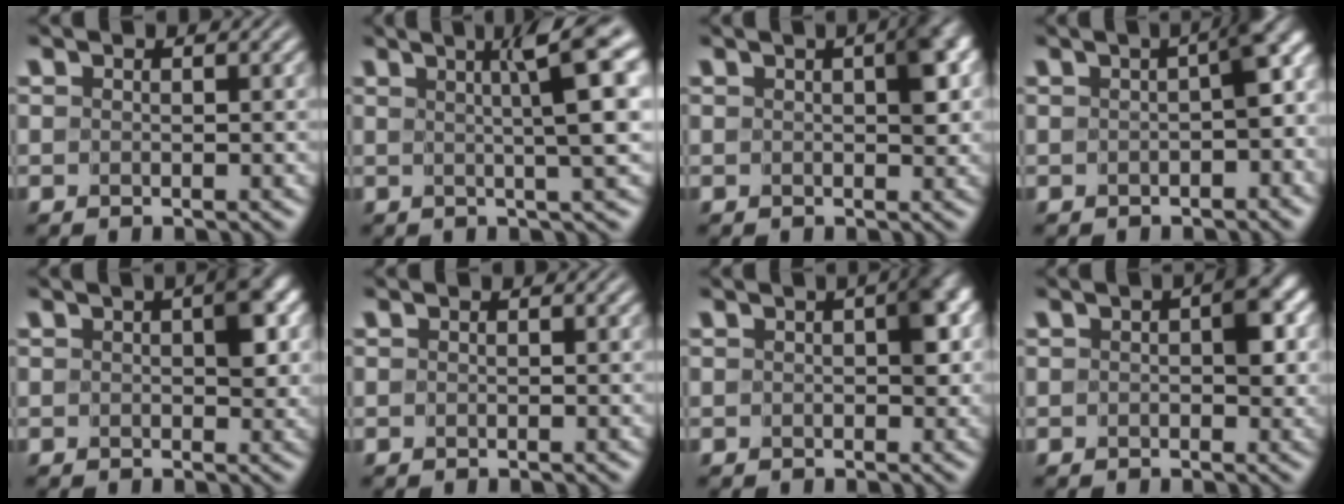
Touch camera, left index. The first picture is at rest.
{"total": 7.0, "force": [1.8, 0.8, 6.7], "torque": [-0.072, 0.017, 0.026]}
{"total": 3.3, "force": [0.5, 1.6, 2.8], "torque": [-0.033, 0.006, 0.003]}
{"total": 4.3, "force": [-0.4, 1.5, 4.0], "torque": [-0.046, 0.011, -0.011]}
{"total": 3.6, "force": [0.5, 1.9, 3.0], "torque": [-0.031, 0.003, 0.003]}
{"total": 0.0}
{"total": 3.2, "force": [0.2, 1.8, 2.6], "torque": [-0.029, 0.004, -0.002]}
{"total": 3.3, "force": [0.3, 1.9, 2.6], "torque": [-0.027, 0.003, -0.002]}